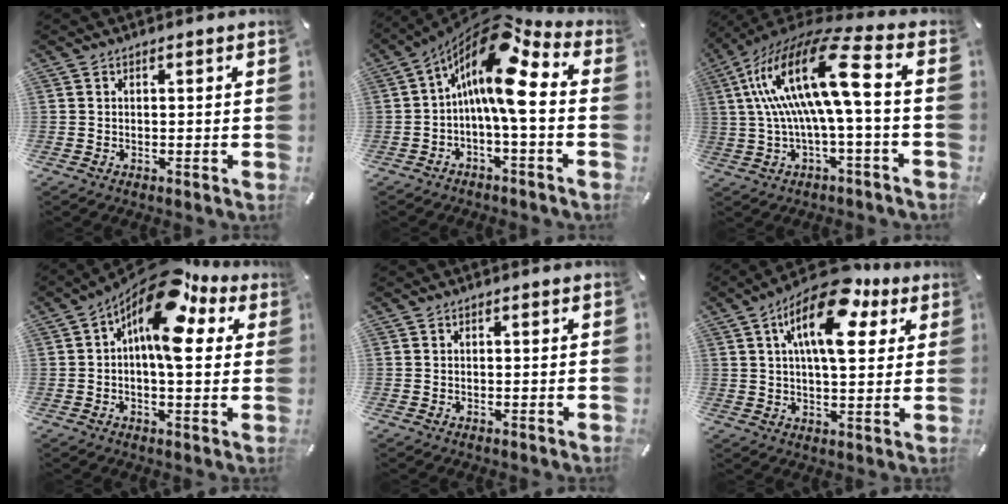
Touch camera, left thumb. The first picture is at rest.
{"total": 15.2, "force": [3.0, 4.8, 14.1], "torque": [-0.258, -0.032, 0.035]}
{"total": 21.1, "force": [3.0, 4.9, 20.3], "torque": [-0.427, -0.010, 0.036]}
{"total": 16.4, "force": [7.2, 6.8, 13.0], "torque": [-0.221, -0.051, 0.118]}
{"total": 0.0}
{"total": 17.4, "force": [8.1, 7.9, 13.2], "torque": [-0.209, -0.028, 0.130]}